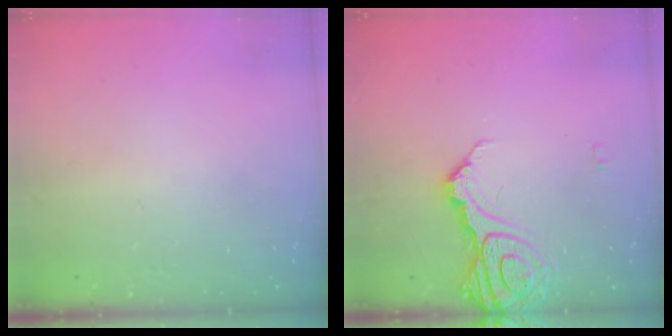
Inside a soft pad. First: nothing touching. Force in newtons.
{"total": 14.0, "press": 13.9, "slide": 1.1}